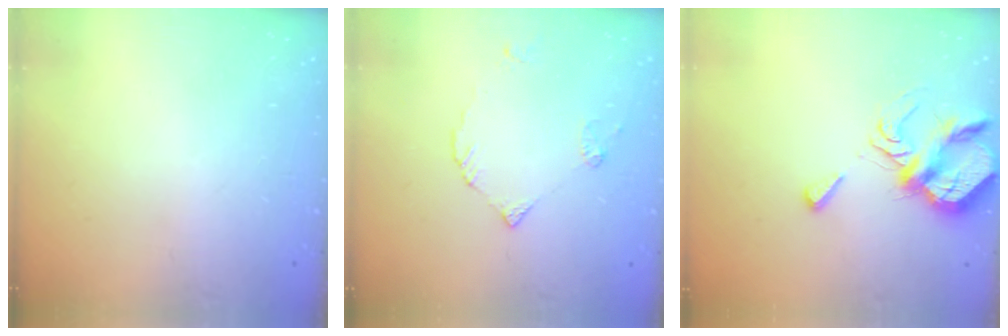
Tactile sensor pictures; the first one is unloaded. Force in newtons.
{"total": 4.1, "press": 4.0, "slide": 0.6}
{"total": 7.2, "press": 7.1, "slide": 0.7}